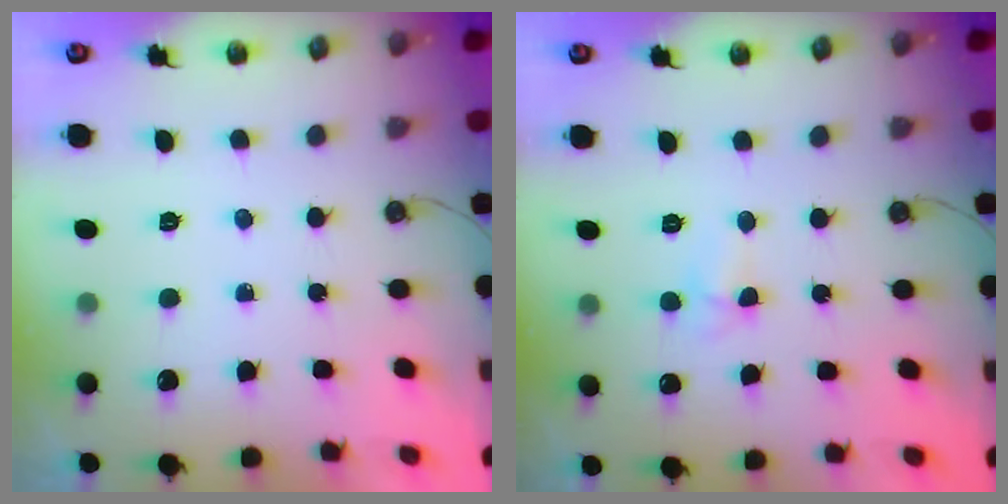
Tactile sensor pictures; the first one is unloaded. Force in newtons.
{"total": 5.4, "press": 4.5, "slide": 3.0}